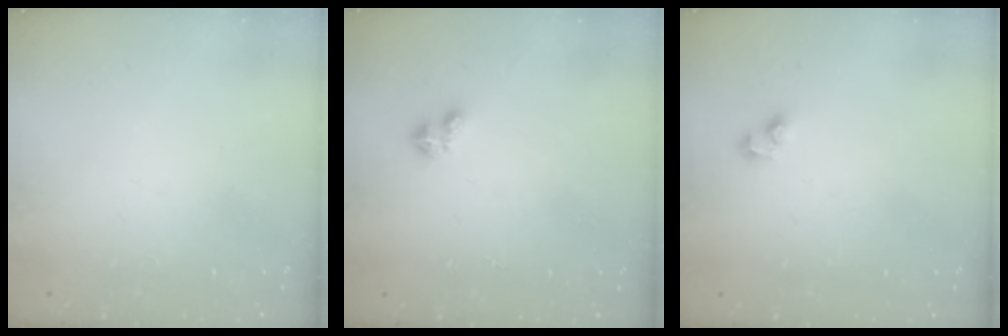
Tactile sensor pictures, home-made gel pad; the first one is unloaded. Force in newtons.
{"total": 2.4, "press": 2.4, "slide": 0.5}
{"total": 2.7, "press": 2.5, "slide": 1.2}